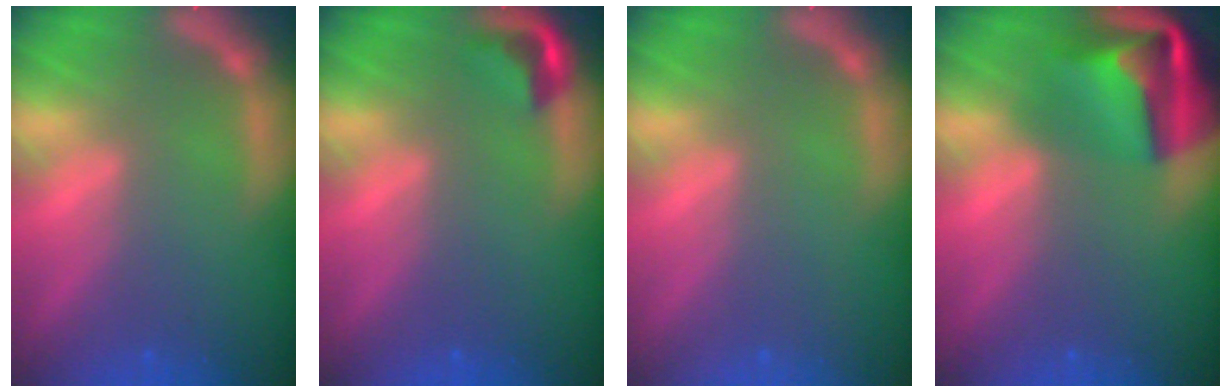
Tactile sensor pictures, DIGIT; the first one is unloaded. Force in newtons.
{"total": 2.4}
{"total": 0.0}
{"total": 8.9}